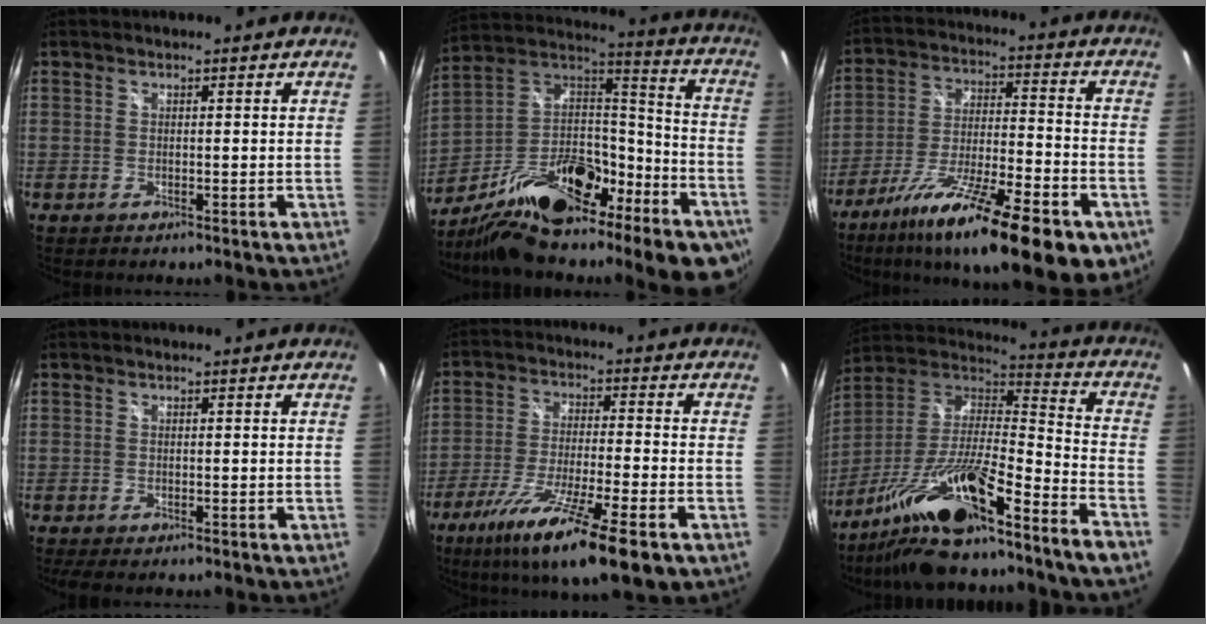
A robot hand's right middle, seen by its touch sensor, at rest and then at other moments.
{"total": 28.6, "force": [-16.7, 10.7, 20.7], "torque": [-0.327, -0.013, -0.265]}
{"total": 23.6, "force": [-14.4, 5.9, 17.7], "torque": [-0.294, -0.043, -0.227]}
{"total": 2.1, "force": [-1.4, 0.6, 1.4], "torque": [-0.027, -0.010, -0.019]}
{"total": 17.2, "force": [-10.1, 2.4, 13.7], "torque": [-0.262, -0.054, -0.176]}
{"total": 19.3, "force": [-12.8, 0.9, 14.5], "torque": [-0.259, -0.016, -0.239]}